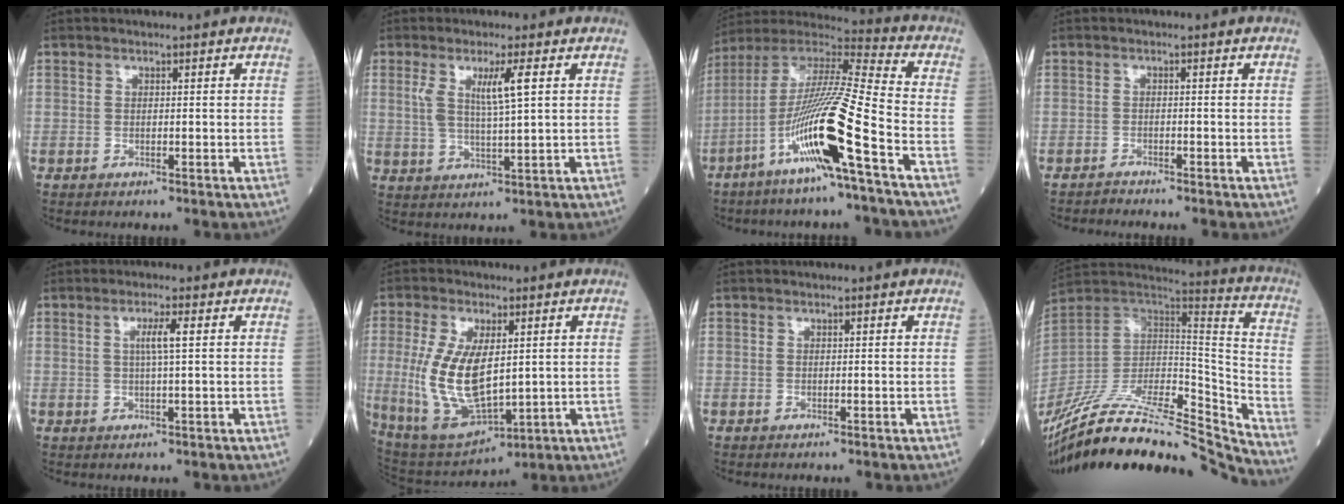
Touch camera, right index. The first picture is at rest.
{"total": 5.9, "force": [2.0, 0.1, 5.5], "torque": [-0.109, -0.003, 0.041]}
{"total": 17.5, "force": [-7.1, -0.6, 15.9], "torque": [-0.315, -0.012, -0.140]}
{"total": 1.0, "force": [-1.0, -0.1, -0.2], "torque": [0.004, -0.004, -0.018]}
{"total": 3.2, "force": [0.8, -0.2, 3.1], "torque": [-0.056, 0.000, 0.014]}
{"total": 13.9, "force": [0.6, 5.8, 12.6], "torque": [-0.262, -0.008, 0.030]}
{"total": 0.0}
{"total": 31.2, "force": [-28.1, 2.9, 13.4], "torque": [-0.222, -0.029, -0.449]}